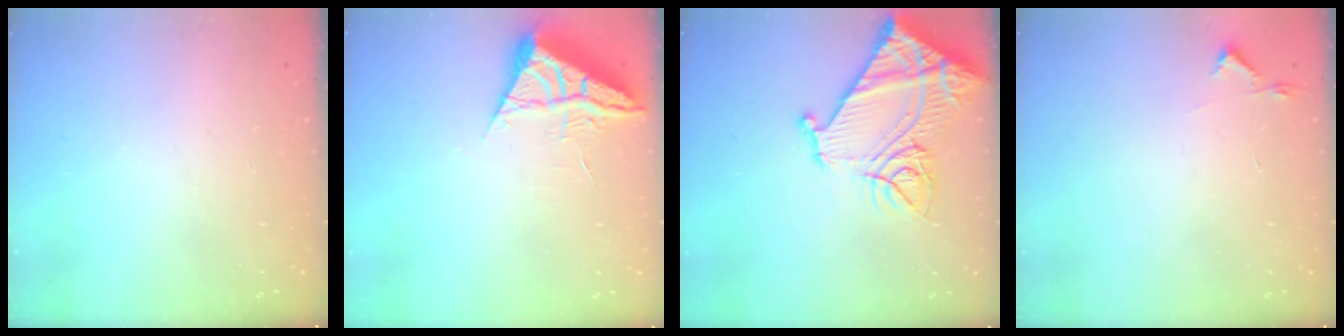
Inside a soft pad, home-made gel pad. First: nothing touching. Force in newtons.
{"total": 6.3, "press": 6.3, "slide": 0.9}
{"total": 18.3, "press": 18.1, "slide": 2.2}
{"total": 2.7, "press": 2.6, "slide": 0.4}